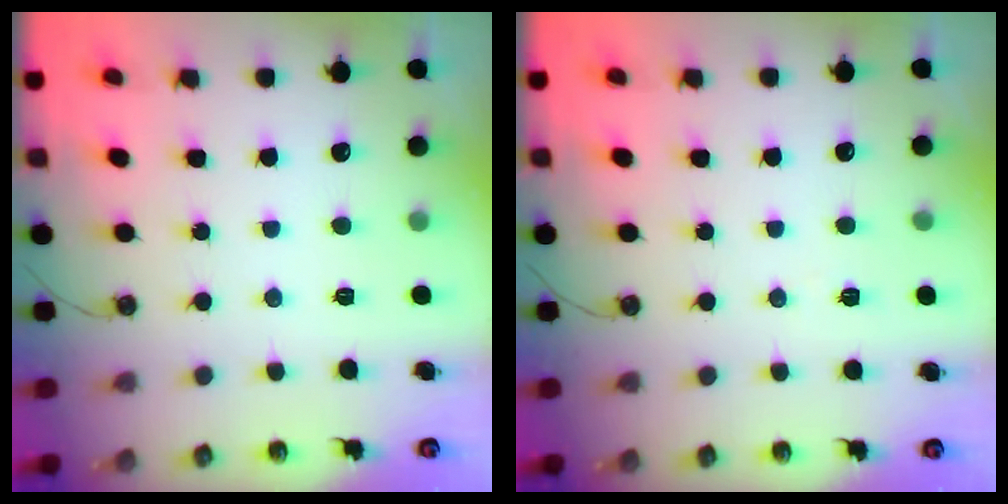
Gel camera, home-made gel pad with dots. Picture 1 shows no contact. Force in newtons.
{"total": 5.2, "press": 3.0, "slide": 4.3}